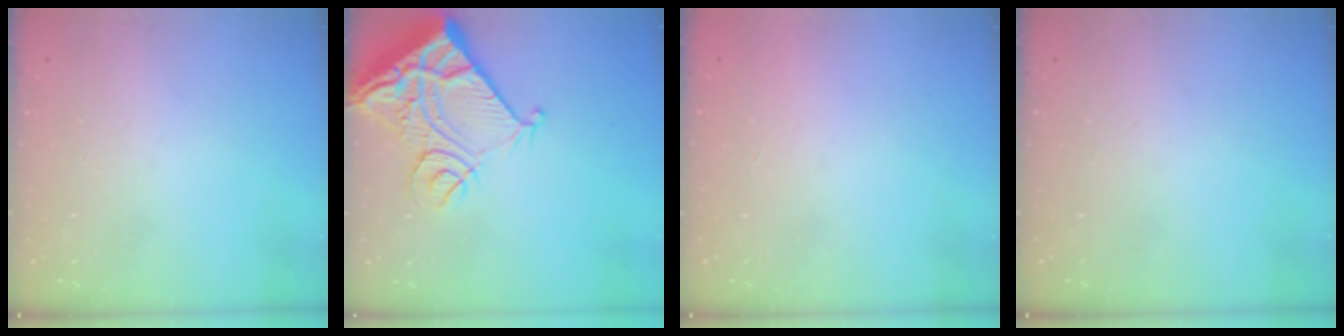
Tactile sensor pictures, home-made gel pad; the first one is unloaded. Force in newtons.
{"total": 16.1, "press": 16.0, "slide": 2.0}
{"total": 1.7, "press": 1.7, "slide": 0.1}
{"total": 0.0}